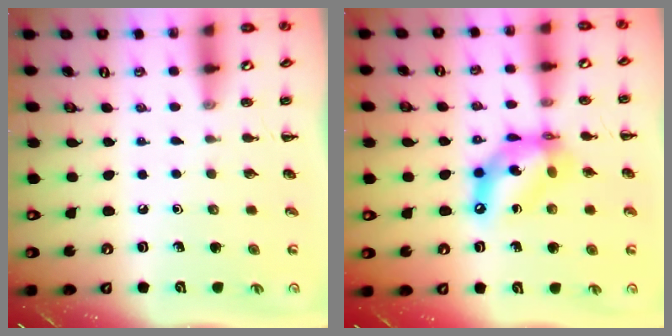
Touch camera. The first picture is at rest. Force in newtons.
{"total": 12.7, "press": 12.3, "slide": 3.2}